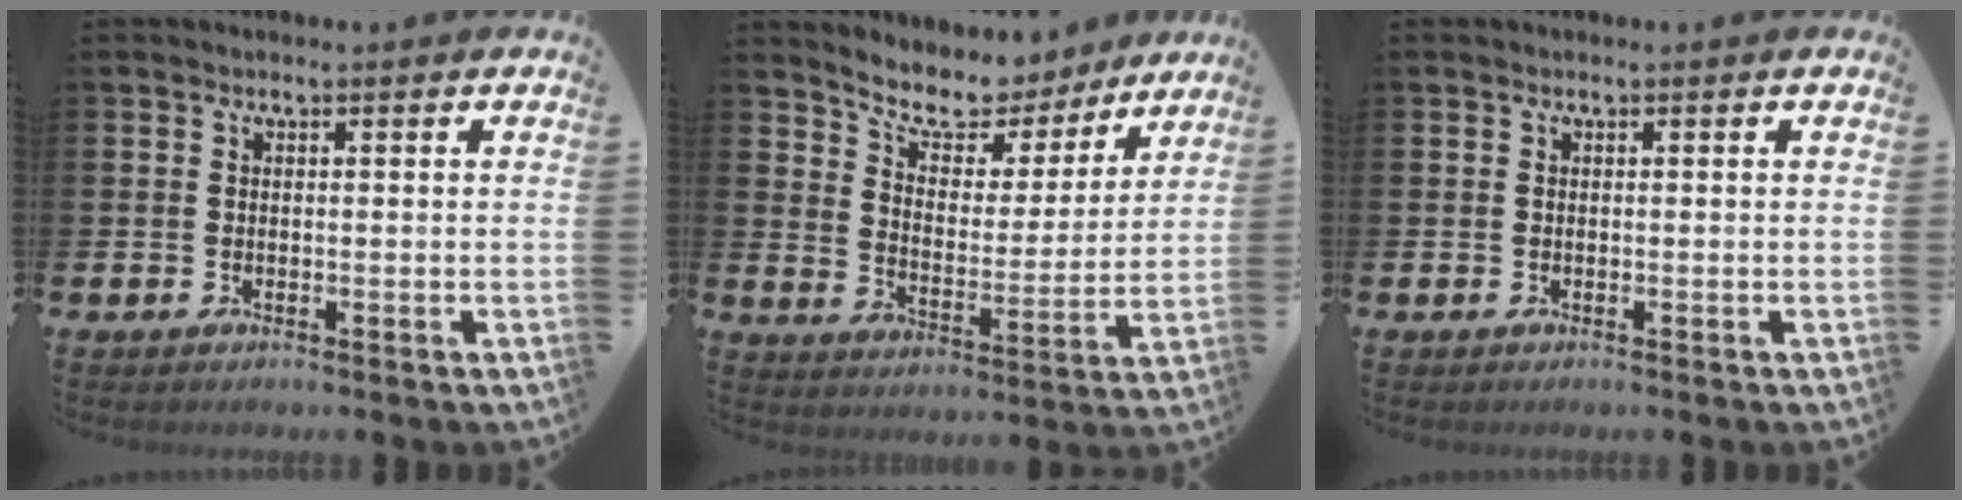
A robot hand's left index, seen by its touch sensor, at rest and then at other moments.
{"total": 7.8, "force": [7.1, 2.8, 1.4], "torque": [-0.052, -0.058, 0.121]}
{"total": 0.0}